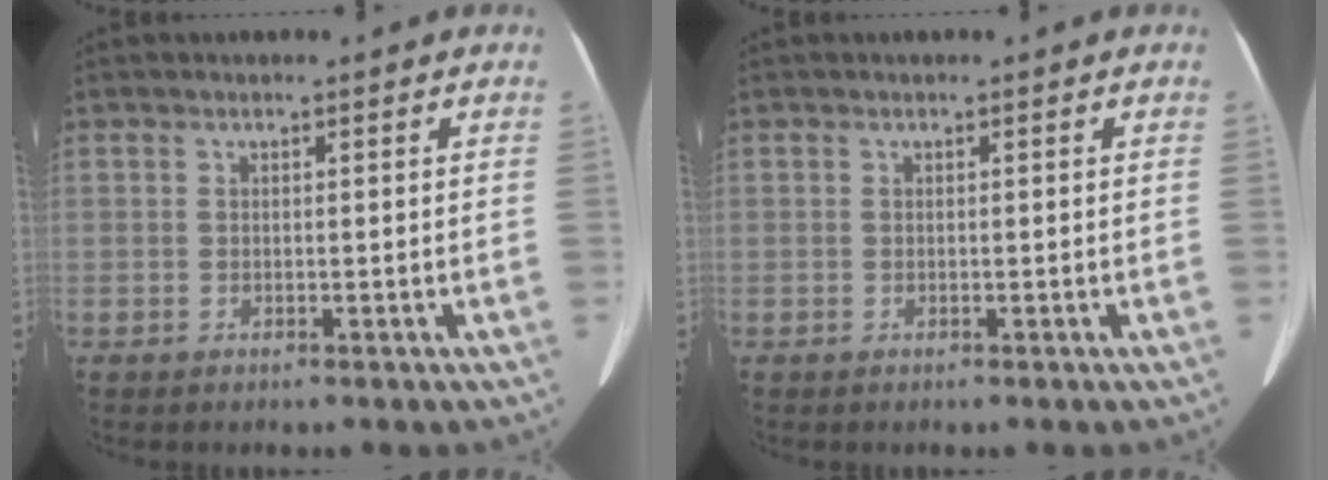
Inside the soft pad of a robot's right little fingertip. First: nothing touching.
{"total": 0.0}